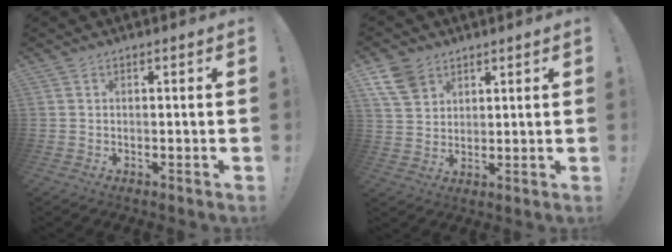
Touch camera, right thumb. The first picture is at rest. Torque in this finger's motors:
{"motor_torque": [-0.06, 0.06, 0.47, 0.31, 0.01]}